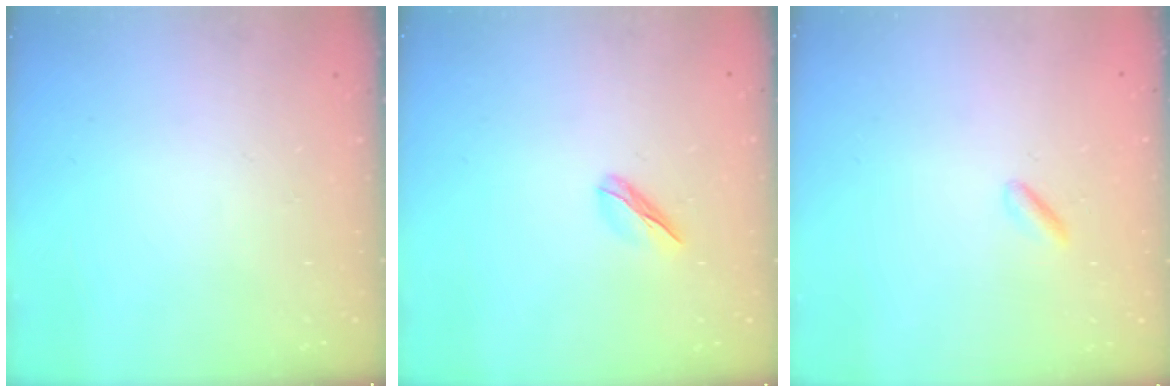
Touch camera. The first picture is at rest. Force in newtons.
{"total": 3.5, "press": 3.4, "slide": 0.8}
{"total": 0.9, "press": 0.6, "slide": 0.6}